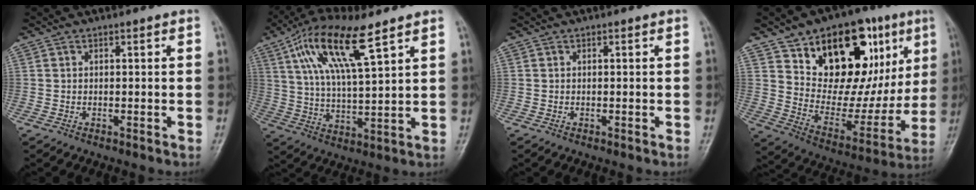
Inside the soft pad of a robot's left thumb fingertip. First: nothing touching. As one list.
[{"total": 15.2, "force": [7.9, 4.3, 12.3], "torque": [-0.229, -0.014, 0.150]}, {"total": 0.0}, {"total": 27.0, "force": [12.0, 14.8, 19.1], "torque": [-0.225, -0.018, 0.199]}]